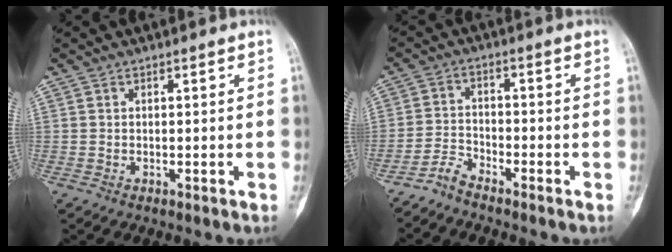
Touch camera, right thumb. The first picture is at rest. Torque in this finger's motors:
{"motor_torque": [-0.32, -0.35, -0.46, -0.04, -0.01]}